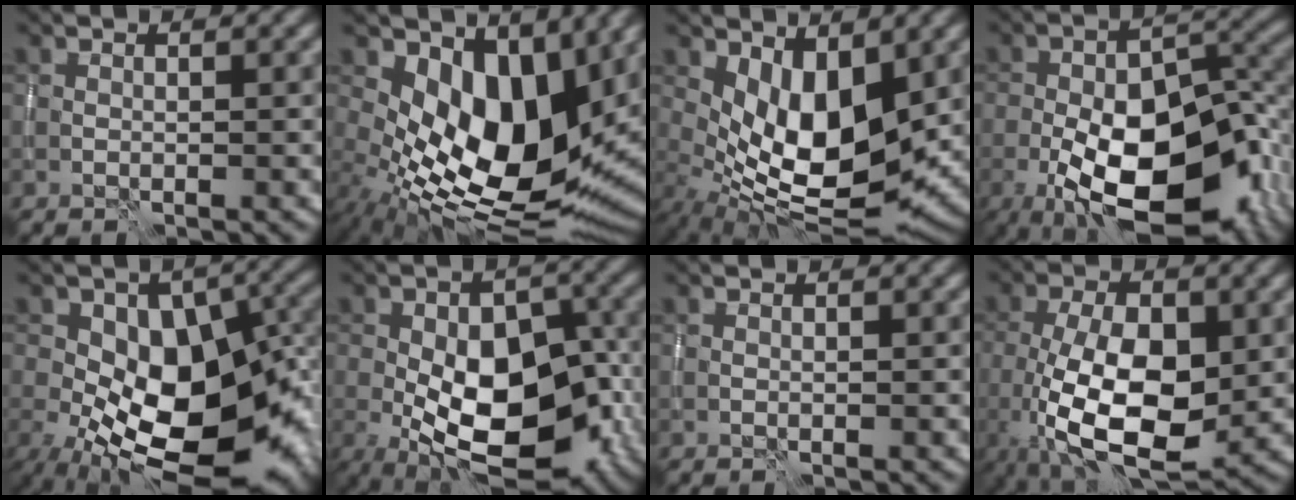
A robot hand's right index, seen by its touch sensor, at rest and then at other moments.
{"total": 12.4, "force": [2.0, 6.8, 10.2], "torque": [-0.177, -0.015, 0.037]}
{"total": 8.5, "force": [0.7, 4.2, 7.4], "torque": [-0.131, -0.016, 0.018]}
{"total": 16.7, "force": [-6.5, 8.1, 13.1], "torque": [-0.189, -0.025, -0.099]}
{"total": 15.3, "force": [-4.4, 8.4, 12.0], "torque": [-0.176, -0.015, -0.071]}
{"total": 13.7, "force": [-4.1, 7.3, 10.9], "torque": [-0.159, -0.007, -0.064]}
{"total": 0.0}
{"total": 10.8, "force": [-2.1, 5.2, 9.2], "torque": [-0.166, -0.012, -0.035]}